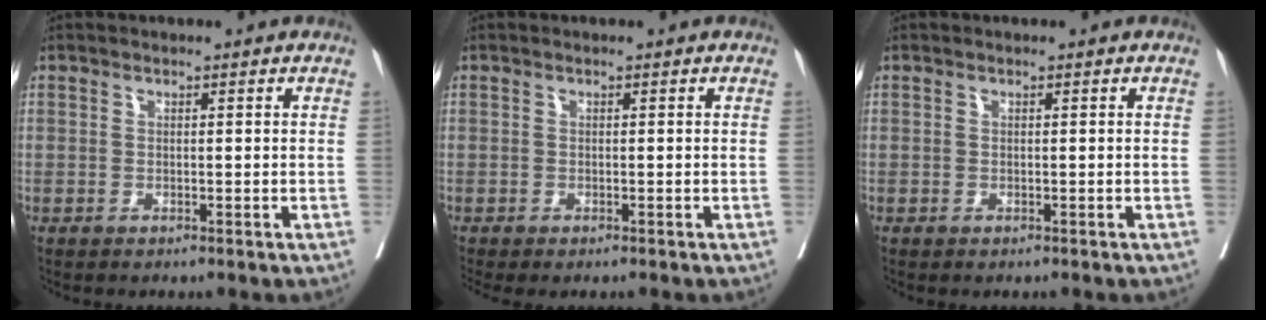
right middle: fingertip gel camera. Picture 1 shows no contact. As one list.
[{"total": 1.8, "force": [-1.5, 0.4, 0.8], "torque": [-0.008, -0.005, -0.024]}, {"total": 0.0}]